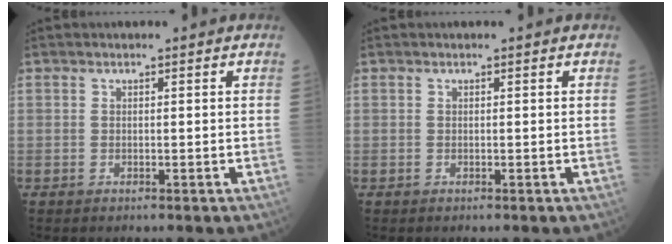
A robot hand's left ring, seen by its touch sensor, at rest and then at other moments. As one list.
[{"total": 0.0}]